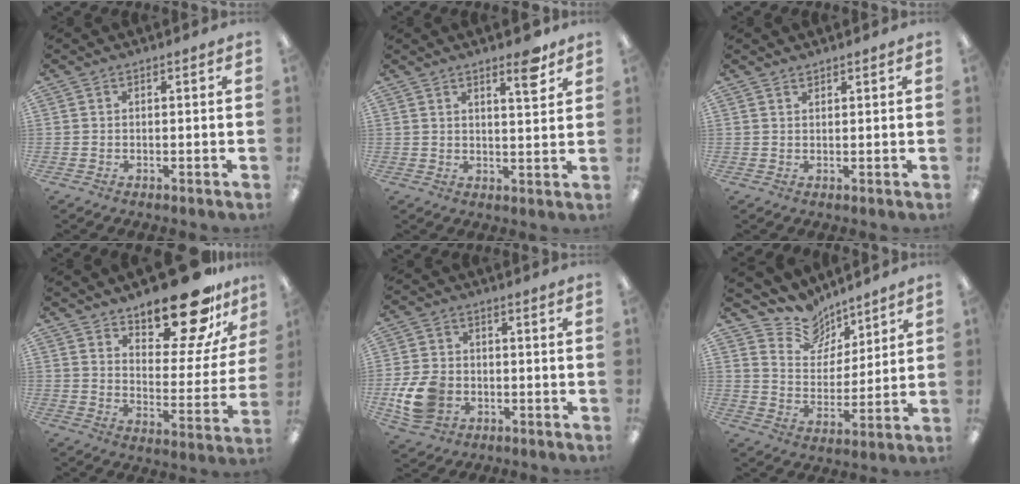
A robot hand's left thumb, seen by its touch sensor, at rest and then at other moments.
{"total": 6.2, "force": [4.4, 1.3, 4.2], "torque": [-0.047, -0.027, 0.065]}
{"total": 1.1, "force": [1.1, 0.2, 0.0], "torque": [-0.002, -0.002, 0.022]}
{"total": 19.9, "force": [15.8, 6.8, 9.9], "torque": [-0.140, -0.112, 0.266]}
{"total": 10.2, "force": [-2.7, 7.8, 5.9], "torque": [-0.134, 0.009, -0.048]}
{"total": 11.4, "force": [9.7, 5.8, 1.7], "torque": [-0.043, -0.076, 0.183]}